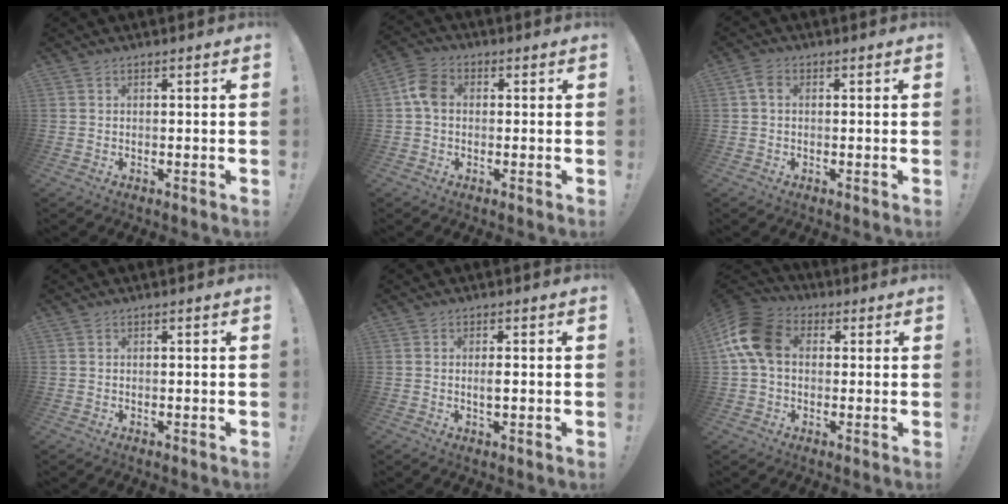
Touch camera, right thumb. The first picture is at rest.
{"total": 7.0, "force": [0.4, 5.1, 4.8], "torque": [-0.093, 0.016, 0.011]}
{"total": 2.9, "force": [0.5, 2.0, 2.1], "torque": [-0.048, 0.011, 0.012]}
{"total": 0.0}
{"total": 2.0, "force": [-0.1, 0.5, 2.0], "torque": [-0.019, -0.006, -0.006]}
{"total": 14.5, "force": [2.5, 10.3, 9.8], "torque": [-0.189, 0.013, 0.052]}